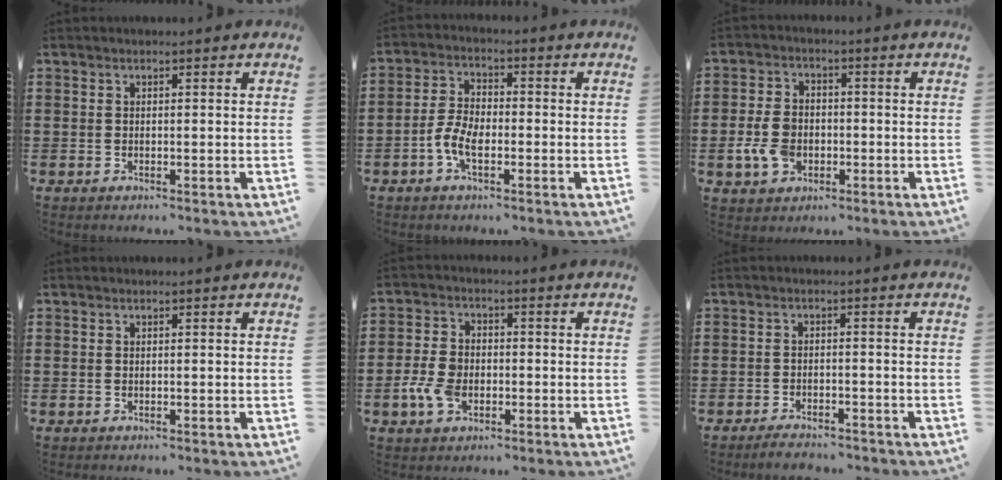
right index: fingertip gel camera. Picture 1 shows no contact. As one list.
[{"total": 5.6, "force": [-2.3, 2.8, 4.3], "torque": [-0.107, 0.000, -0.050]}, {"total": 6.2, "force": [-1.7, 4.4, 4.1], "torque": [-0.102, 0.003, -0.035]}, {"total": 0.0}, {"total": 5.7, "force": [-1.9, 3.8, 3.8], "torque": [-0.095, 0.003, -0.039]}, {"total": 2.2, "force": [-2.2, 0.3, 0.4], "torque": [-0.011, 0.003, -0.044]}]